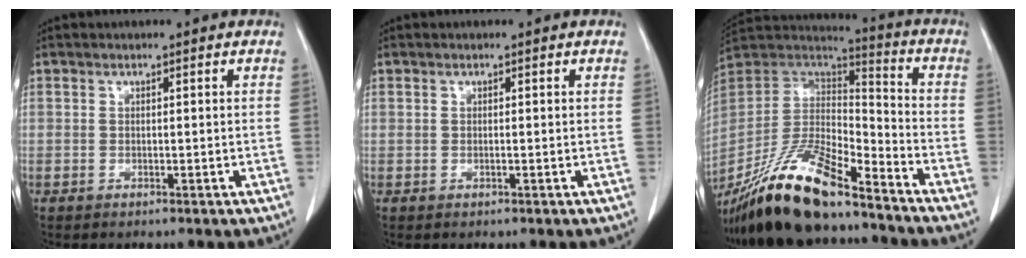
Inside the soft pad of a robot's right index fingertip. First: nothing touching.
{"total": 0.0}
{"total": 21.8, "force": [-16.8, 4.9, 13.0], "torque": [-0.272, -0.015, -0.314]}